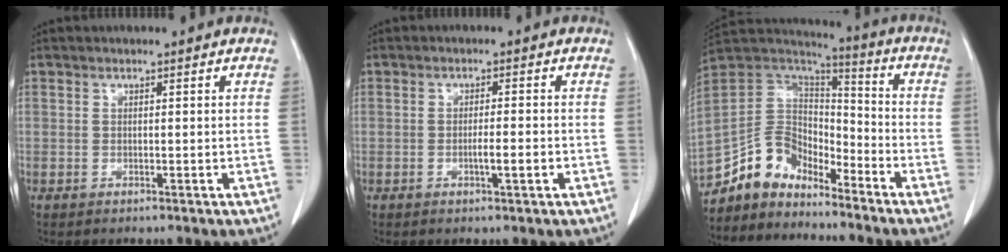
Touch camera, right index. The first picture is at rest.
{"total": 2.8, "force": [-0.8, 0.1, 2.7], "torque": [-0.046, -0.002, -0.013]}
{"total": 11.5, "force": [-9.9, 5.4, 2.0], "torque": [-0.040, 0.061, -0.191]}